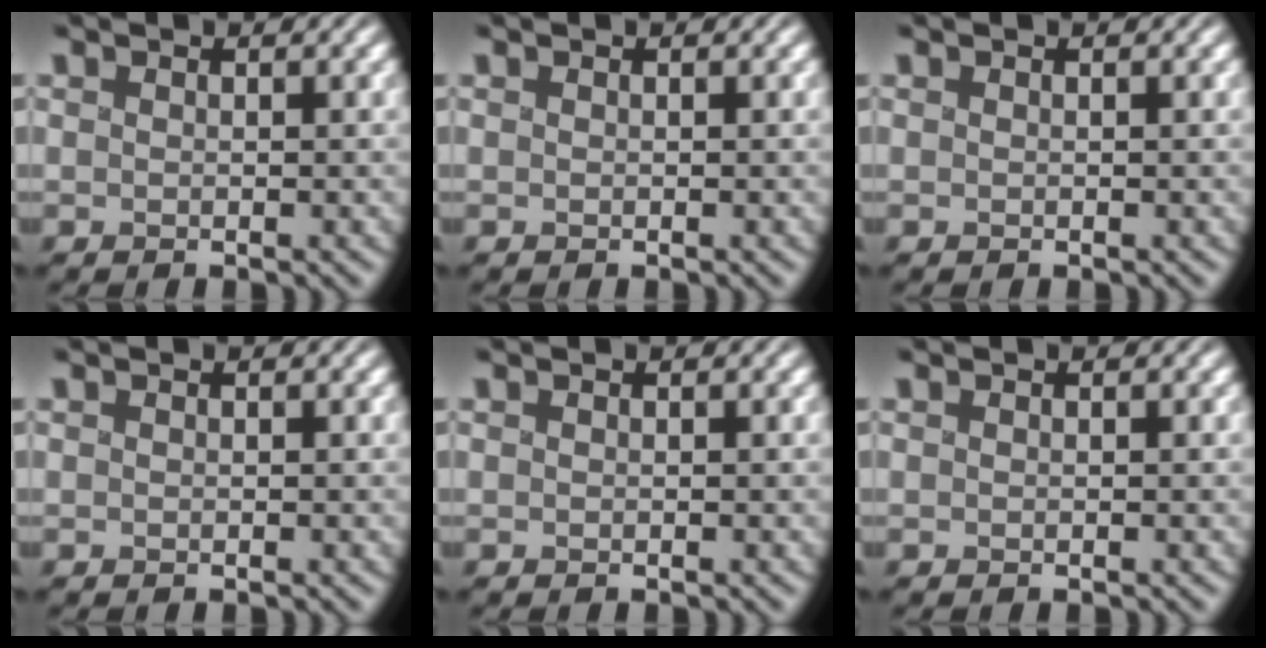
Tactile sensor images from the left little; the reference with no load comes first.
{"total": 0.0}
{"total": 0.0}
{"total": 0.0}
{"total": 0.0}
{"total": 0.0}